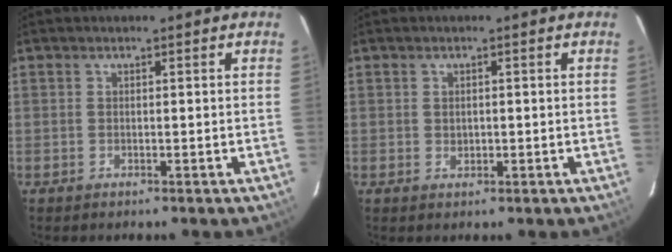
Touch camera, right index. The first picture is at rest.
{"total": 1.1, "force": [0.1, 1.0, 0.6], "torque": [-0.006, 0.004, 0.002]}